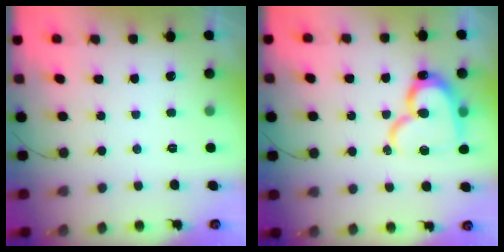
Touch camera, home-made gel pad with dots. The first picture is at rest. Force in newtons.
{"total": 15.2, "press": 15.2, "slide": 0.7}